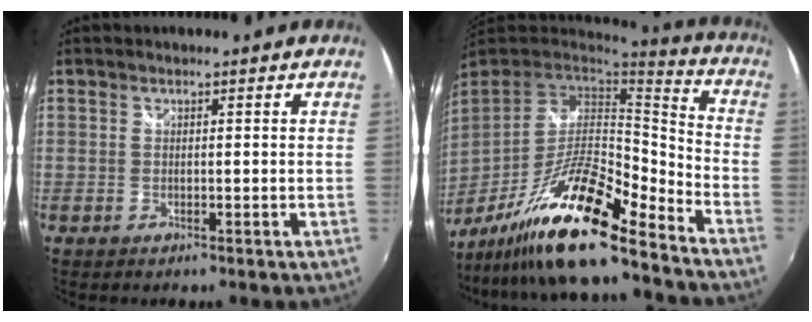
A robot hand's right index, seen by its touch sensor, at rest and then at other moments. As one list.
[{"total": 20.6, "force": [-14.0, 2.6, 14.8], "torque": [-0.274, -0.030, -0.262]}]